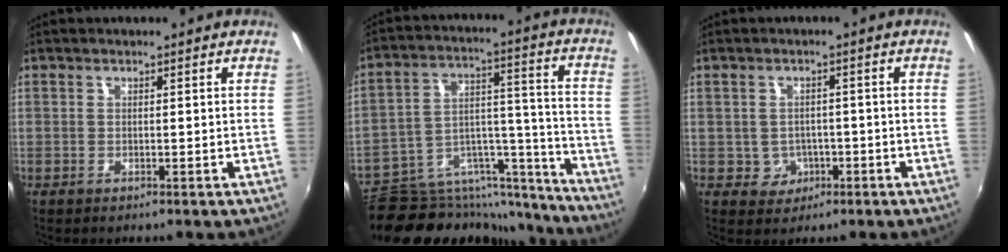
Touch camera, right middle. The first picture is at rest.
{"total": 22.3, "force": [-18.6, 9.8, 7.5], "torque": [-0.125, 0.060, -0.256]}
{"total": 4.1, "force": [-1.1, 3.9, 0.7], "torque": [-0.023, 0.007, -0.006]}